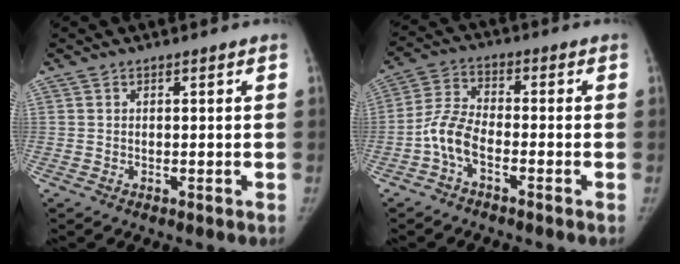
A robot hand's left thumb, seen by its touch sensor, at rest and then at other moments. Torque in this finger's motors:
{"motor_torque": [-0.24, 1.90, 0.25, -0.24, 0.04]}